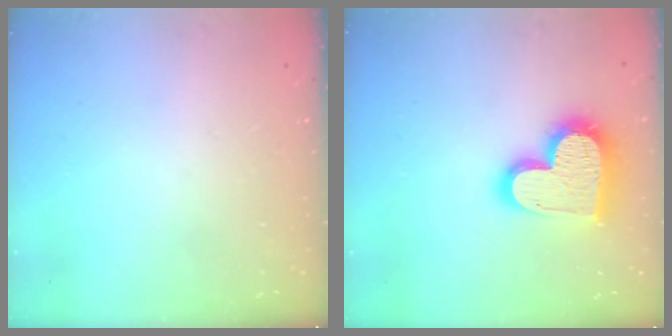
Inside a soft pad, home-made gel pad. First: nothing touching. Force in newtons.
{"total": 20.1, "press": 20.0, "slide": 1.8}